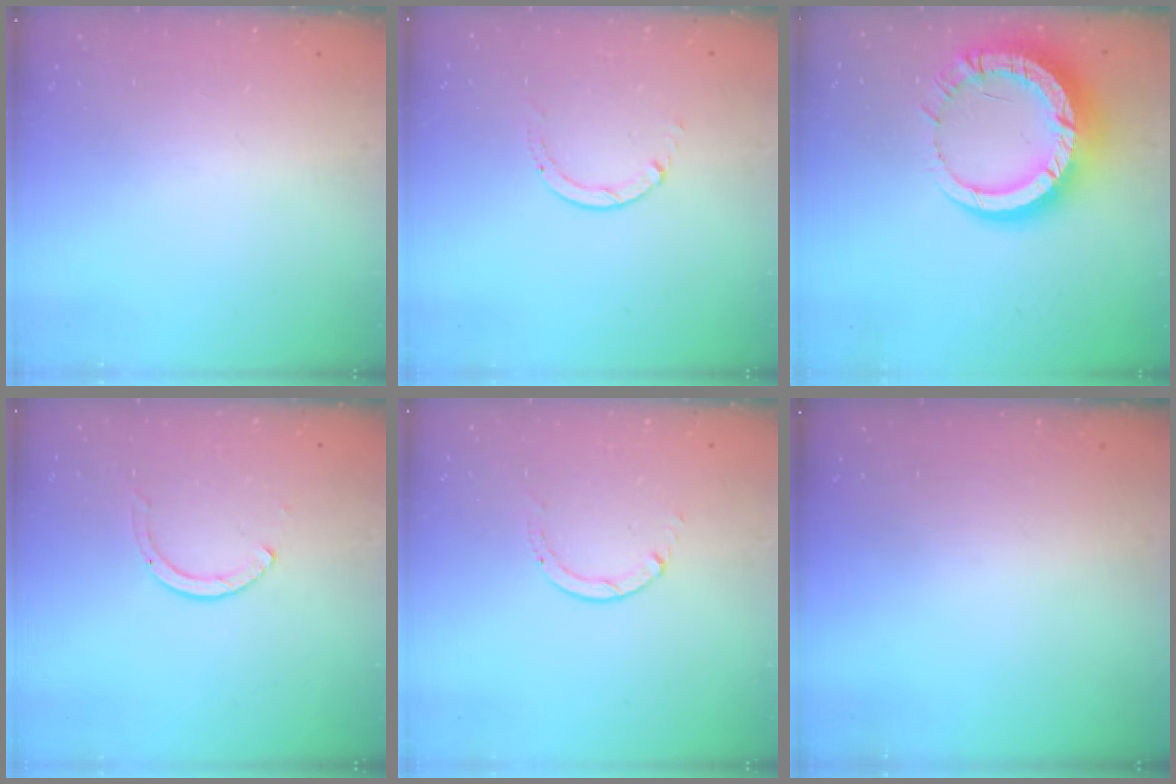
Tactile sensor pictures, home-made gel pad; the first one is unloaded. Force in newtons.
{"total": 0.9, "press": 0.9, "slide": 0.1}
{"total": 16.8, "press": 16.7, "slide": 1.7}
{"total": 2.6, "press": 2.6, "slide": 0.3}
{"total": 0.9, "press": 0.9, "slide": 0.1}
{"total": 0.0}